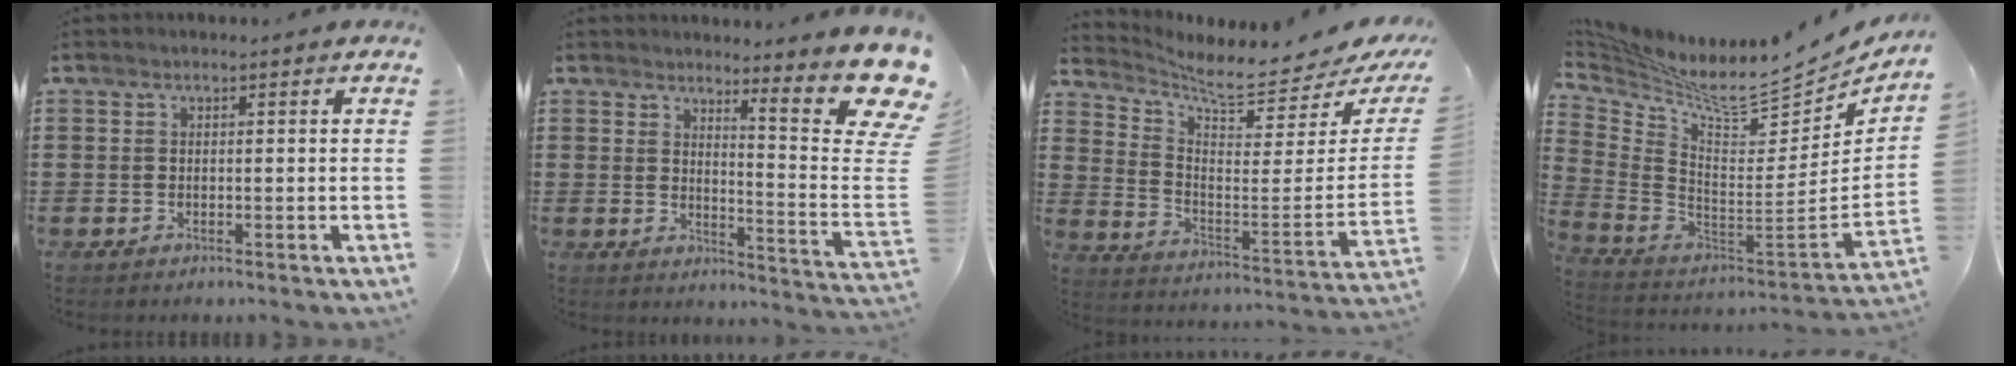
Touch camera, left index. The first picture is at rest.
{"total": 10.2, "force": [7.2, 1.1, 7.1], "torque": [-0.102, -0.069, 0.117]}
{"total": 5.7, "force": [5.2, 0.2, 2.5], "torque": [-0.070, -0.061, 0.080]}
{"total": 7.3, "force": [6.6, 0.5, 3.2], "torque": [-0.090, -0.071, 0.105]}